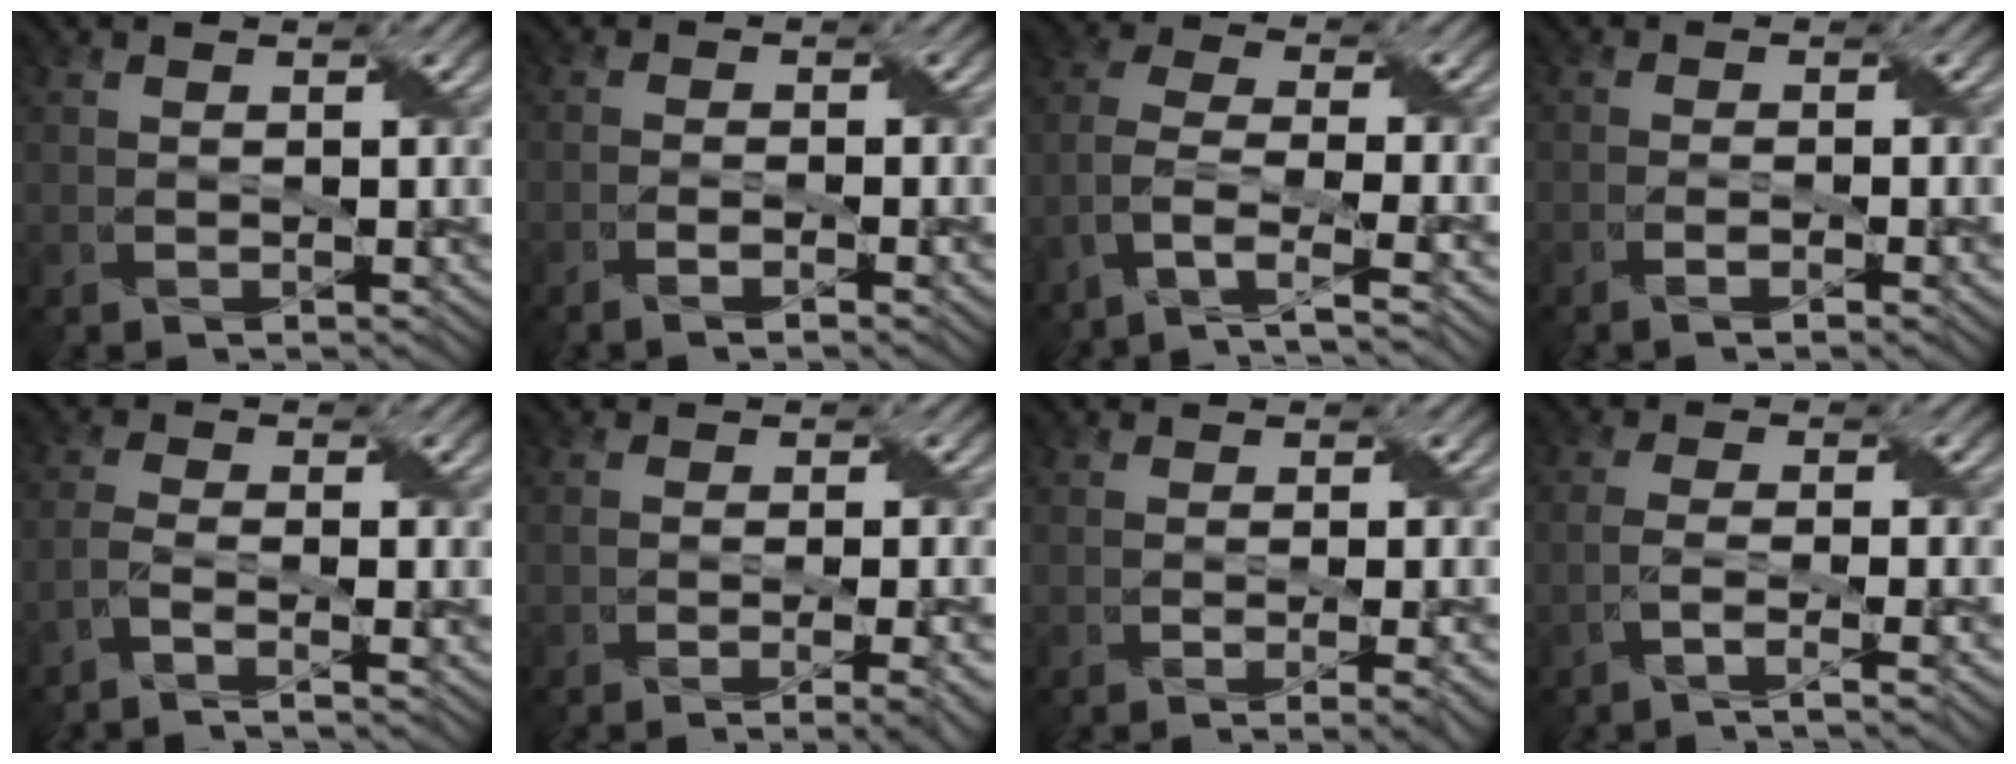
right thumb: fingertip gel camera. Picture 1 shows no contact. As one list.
[{"total": 2.3, "force": [-1.7, 0.1, 1.5], "torque": [-0.030, 0.009, -0.039]}, {"total": 7.7, "force": [-4.9, 2.6, 5.4], "torque": [-0.124, -0.008, -0.096]}, {"total": 2.3, "force": [-1.6, 0.1, 1.7], "torque": [-0.030, 0.009, -0.036]}, {"total": 3.1, "force": [-2.4, 0.4, 1.9], "torque": [-0.035, 0.002, -0.062]}, {"total": 6.0, "force": [-3.2, 1.4, 4.9], "torque": [-0.066, 0.001, -0.039]}, {"total": 4.3, "force": [-1.9, 1.1, 3.7], "torque": [-0.043, 0.003, -0.024]}, {"total": 3.9, "force": [-2.6, 0.6, 2.8], "torque": [-0.042, 0.007, -0.062]}]